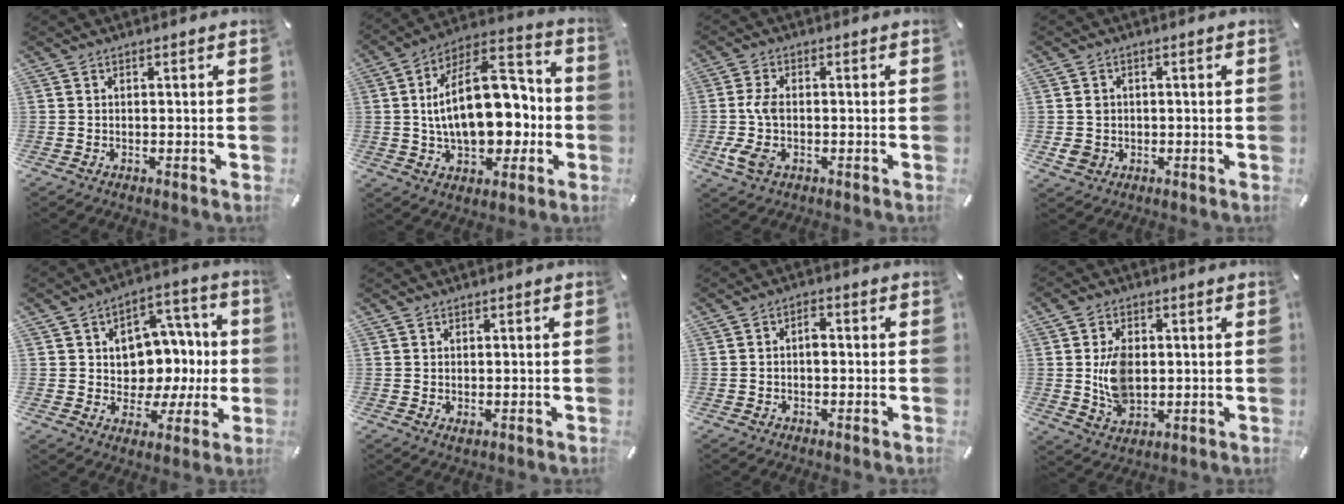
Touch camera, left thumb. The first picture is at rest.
{"total": 22.2, "force": [0.3, 13.3, 17.8], "torque": [-0.294, 0.003, 0.007]}
{"total": 6.2, "force": [-1.2, 3.7, 4.8], "torque": [-0.116, 0.000, -0.025]}
{"total": 3.3, "force": [-0.3, 3.2, 0.9], "torque": [-0.017, -0.002, -0.008]}
{"total": 10.6, "force": [0.7, 9.9, 3.8], "torque": [-0.039, -0.018, 0.019]}
{"total": 0.7, "force": [0.2, 0.5, 0.5], "torque": [-0.010, 0.002, 0.003]}
{"total": 2.5, "force": [-0.1, 1.6, 2.0], "torque": [-0.032, 0.005, -0.006]}
{"total": 9.7, "force": [0.6, 6.8, 6.8], "torque": [-0.134, 0.003, 0.014]}